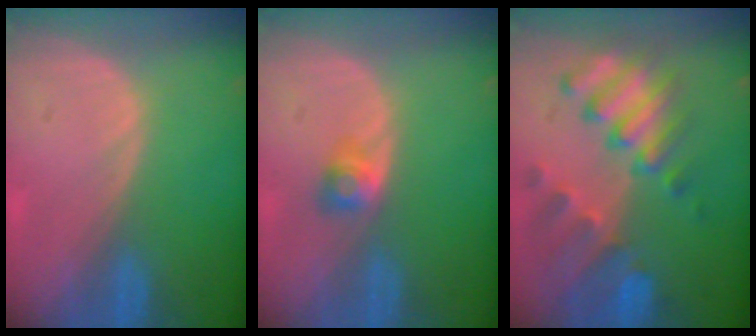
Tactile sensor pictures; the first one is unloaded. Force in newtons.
{"total": 2.7, "press": 2.4, "slide": 1.1}
{"total": 10.3, "press": 9.0, "slide": 5.2}